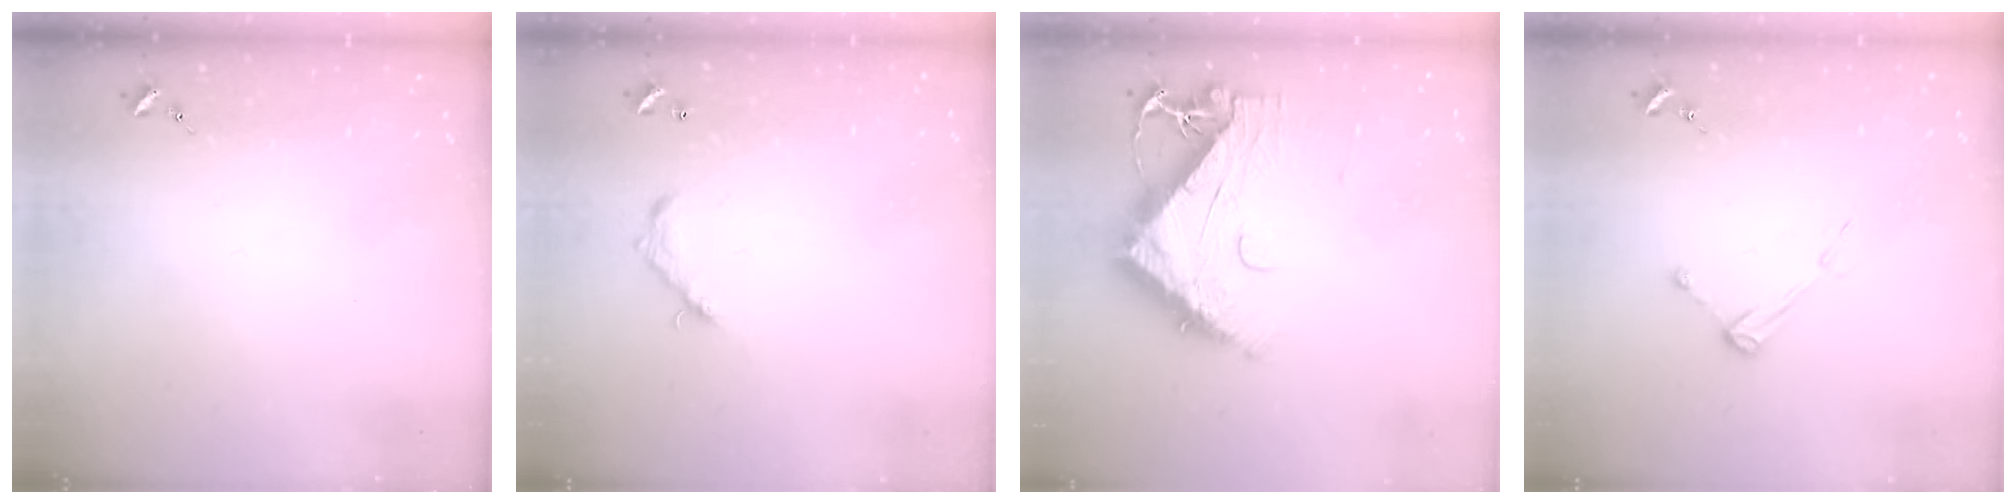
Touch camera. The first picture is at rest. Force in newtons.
{"total": 5.8, "press": 5.8, "slide": 0.3}
{"total": 12.0, "press": 11.9, "slide": 1.4}
{"total": 4.2, "press": 4.2, "slide": 0.6}